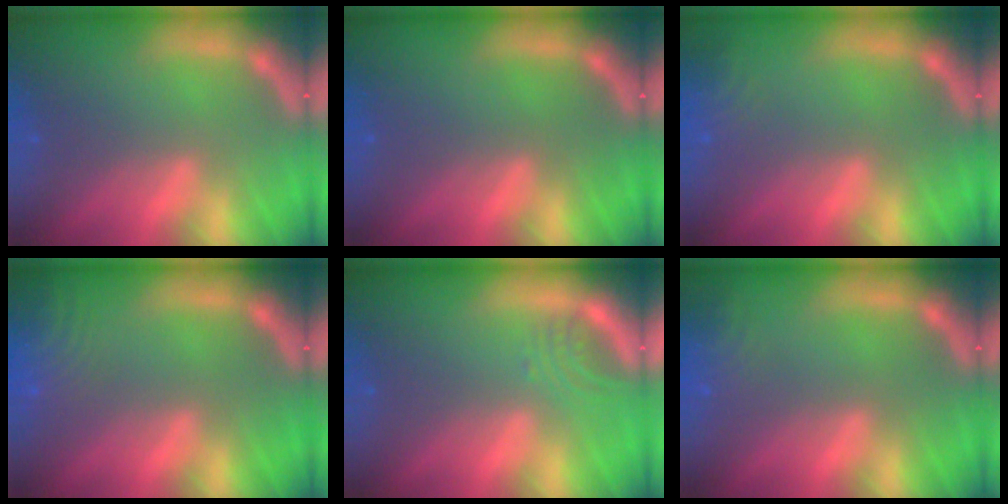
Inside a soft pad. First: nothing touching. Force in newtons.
{"total": 0.0}
{"total": 2.4}
{"total": 6.1}
{"total": 2.0}
{"total": 3.0}